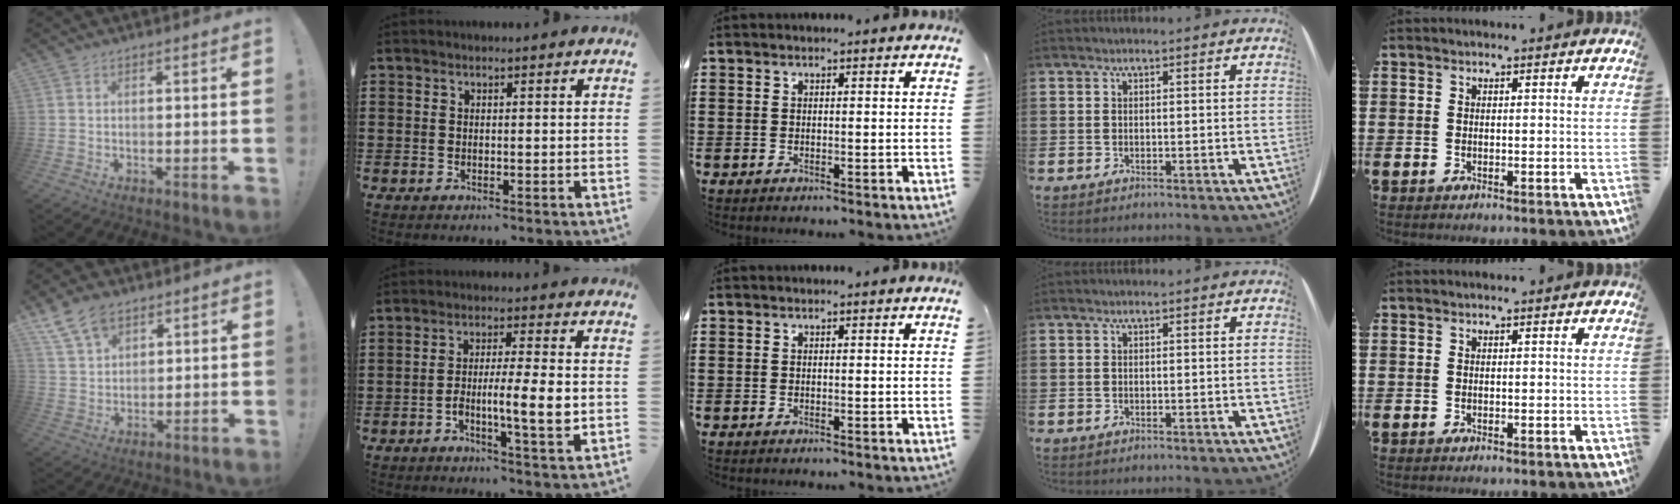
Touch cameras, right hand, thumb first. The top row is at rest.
{"thumb": {"total": 9.8, "force": [6.8, 5.8, 3.8], "torque": [-0.070, -0.034, 0.134]}, "index": {"total": 8.2, "force": [-2.0, 1.1, 7.9], "torque": [-0.140, -0.003, -0.037]}}